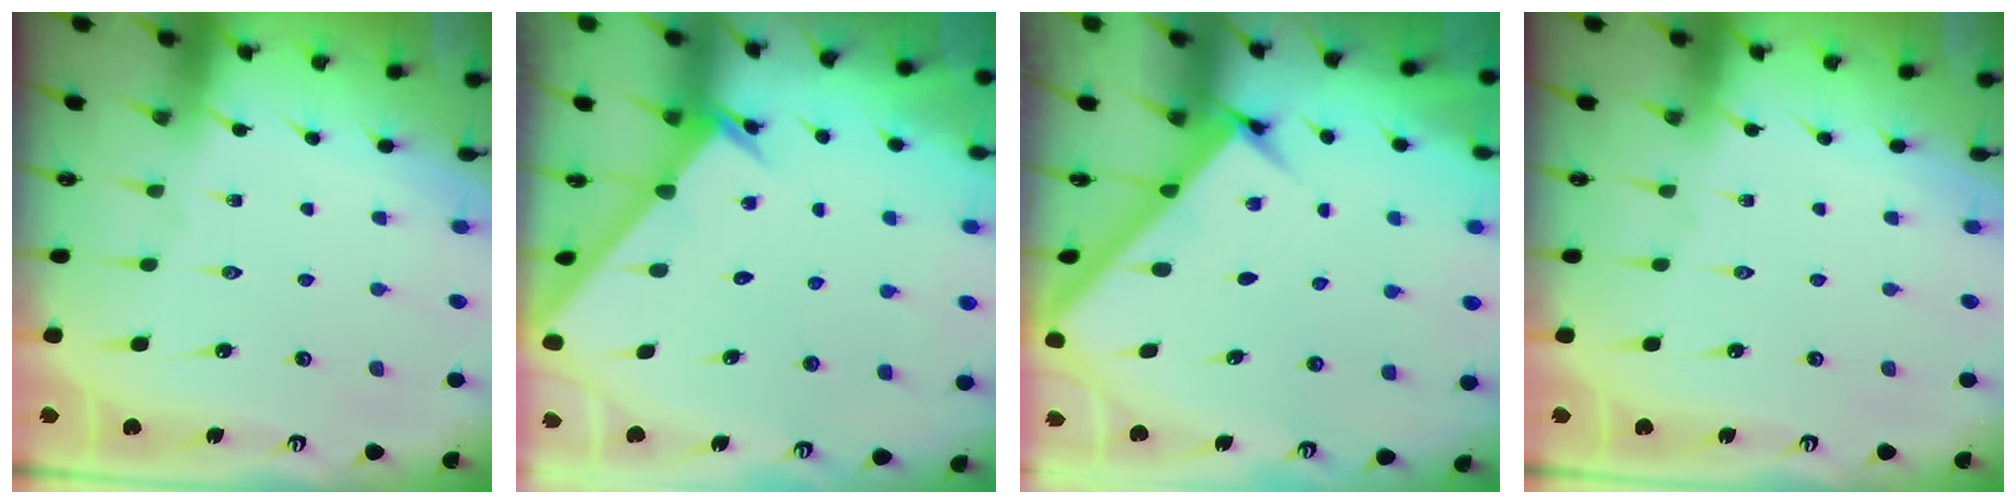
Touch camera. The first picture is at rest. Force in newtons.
{"total": 2.6, "press": 2.6, "slide": 0.1}
{"total": 3.0, "press": 2.9, "slide": 0.4}
{"total": 0.0}